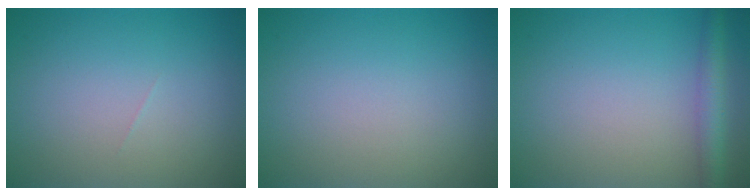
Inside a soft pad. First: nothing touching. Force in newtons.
{"total": 0.0}
{"total": 3.0, "press": 3.0, "slide": 0.1}